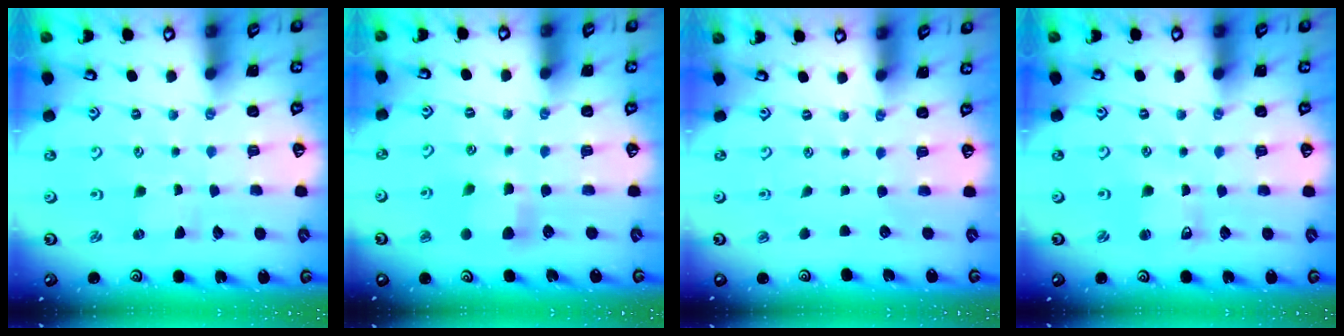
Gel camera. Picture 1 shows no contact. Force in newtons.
{"total": 6.5, "press": 6.5, "slide": 0.9}
{"total": 0.0}
{"total": 1.9, "press": 1.9, "slide": 0.3}